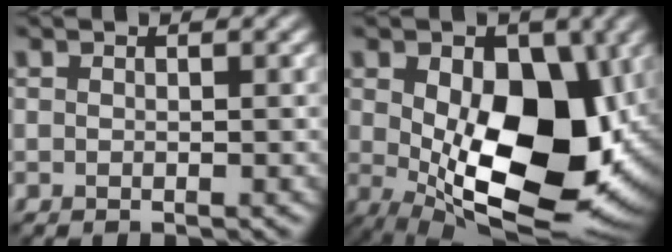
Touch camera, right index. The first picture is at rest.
{"total": 14.4, "force": [-0.3, 8.5, 11.6], "torque": [-0.169, -0.023, 0.004]}